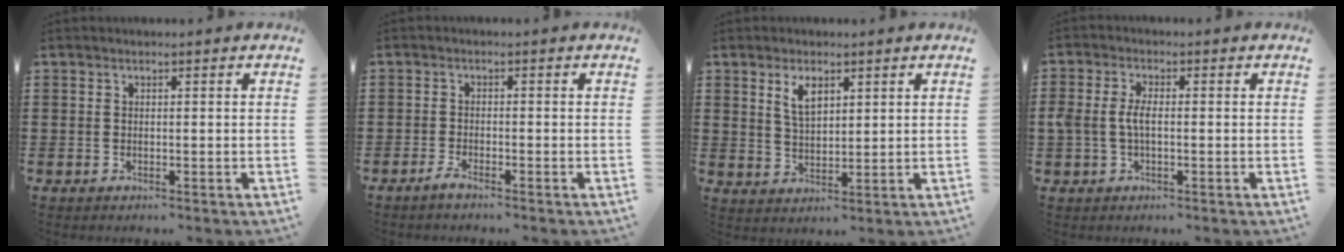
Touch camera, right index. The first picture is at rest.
{"total": 1.6, "force": [-1.4, 0.0, 0.7], "torque": [-0.021, -0.004, -0.029]}
{"total": 4.2, "force": [2.1, 2.0, 3.0], "torque": [-0.059, 0.003, 0.036]}
{"total": 3.6, "force": [-0.2, 1.7, 3.2], "torque": [-0.083, -0.002, -0.012]}